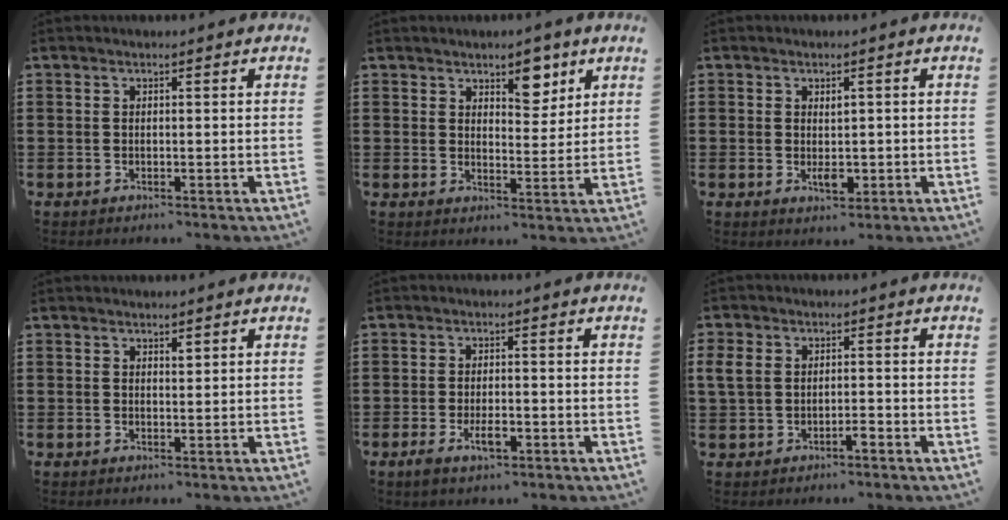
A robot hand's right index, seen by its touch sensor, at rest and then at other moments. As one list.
[{"total": 5.9, "force": [4.1, 3.0, 2.9], "torque": [-0.038, -0.006, 0.068]}, {"total": 2.6, "force": [-0.3, 1.5, 2.1], "torque": [-0.033, -0.002, -0.006]}, {"total": 1.0, "force": [0.8, 0.4, 0.3], "torque": [0.001, -0.003, 0.014]}, {"total": 4.0, "force": [-1.8, 1.5, 3.3], "torque": [-0.060, 0.003, -0.032]}, {"total": 3.0, "force": [-0.8, 1.9, 2.3], "torque": [-0.060, 0.000, -0.019]}]